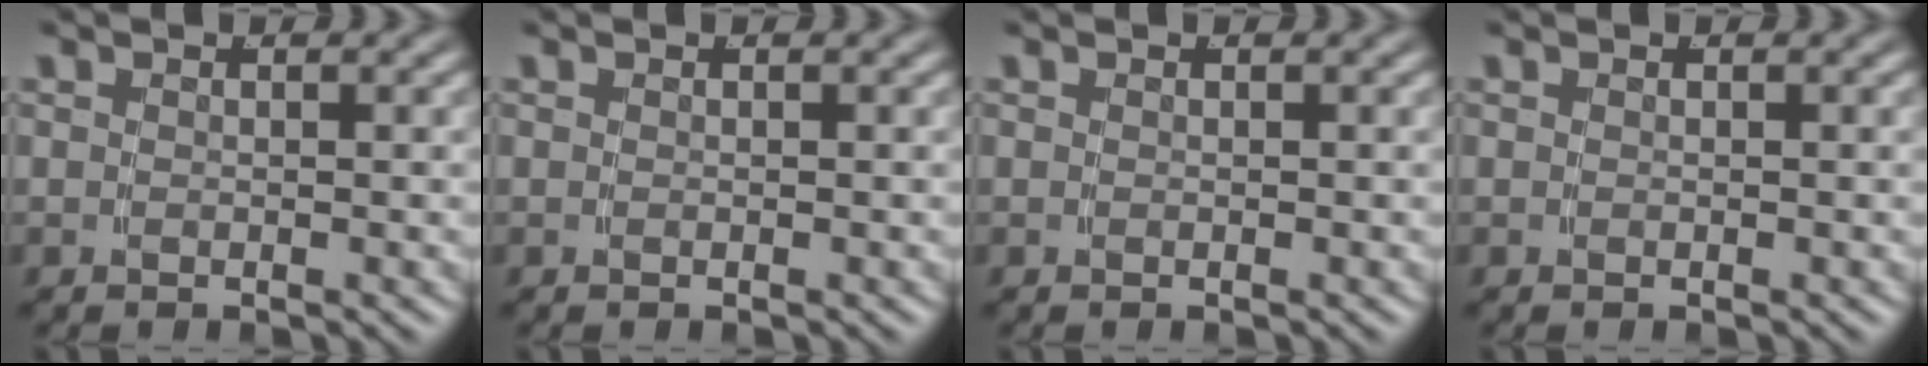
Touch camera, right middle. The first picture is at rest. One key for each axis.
{"total": 0.0}
{"total": 0.0}
{"total": 0.0}